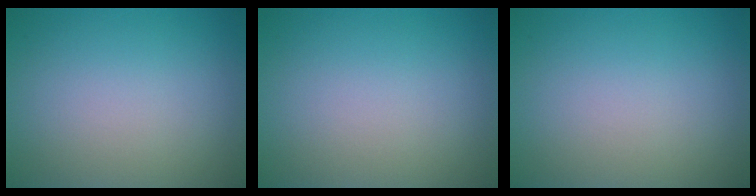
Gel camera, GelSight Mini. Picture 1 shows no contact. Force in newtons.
{"total": 0.0}
{"total": 0.0}